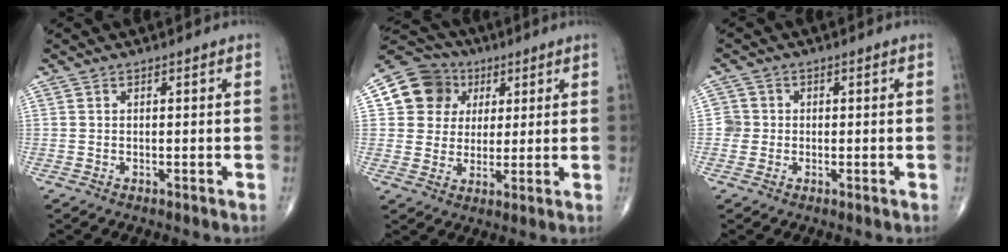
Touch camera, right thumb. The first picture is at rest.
{"total": 10.9, "force": [3.5, 10.0, 2.8], "torque": [-0.018, 0.004, 0.056]}
{"total": 2.8, "force": [-0.2, 2.8, 0.1], "torque": [0.022, 0.009, -0.008]}